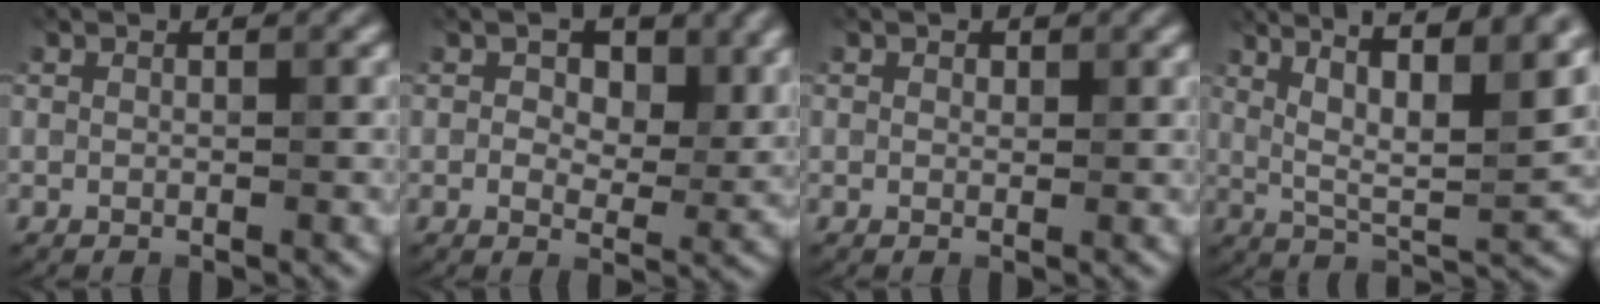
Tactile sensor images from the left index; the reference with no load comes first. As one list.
[{"total": 4.8, "force": [1.5, 3.0, 3.4], "torque": [-0.041, -0.006, 0.018]}, {"total": 0.6, "force": [0.4, 0.4, 0.2], "torque": [-0.001, -0.003, 0.004]}, {"total": 10.8, "force": [5.4, 2.7, 9.0], "torque": [-0.147, 0.016, 0.085]}]